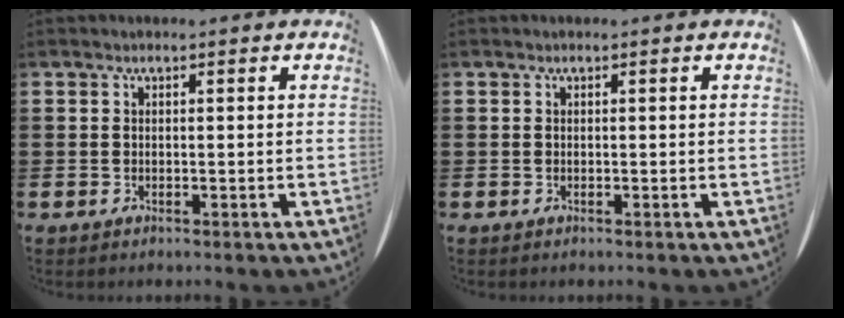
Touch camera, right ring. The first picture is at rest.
{"total": 0.0}